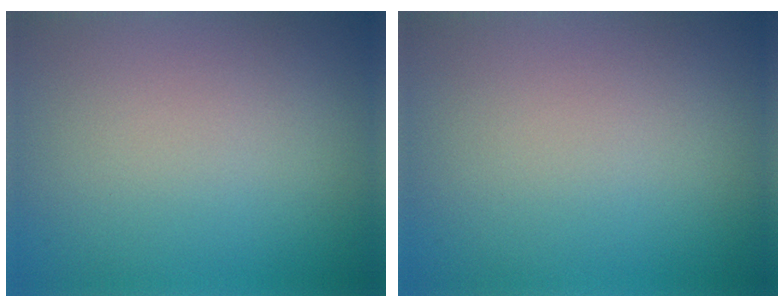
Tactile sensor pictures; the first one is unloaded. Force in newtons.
{"total": 0.0}